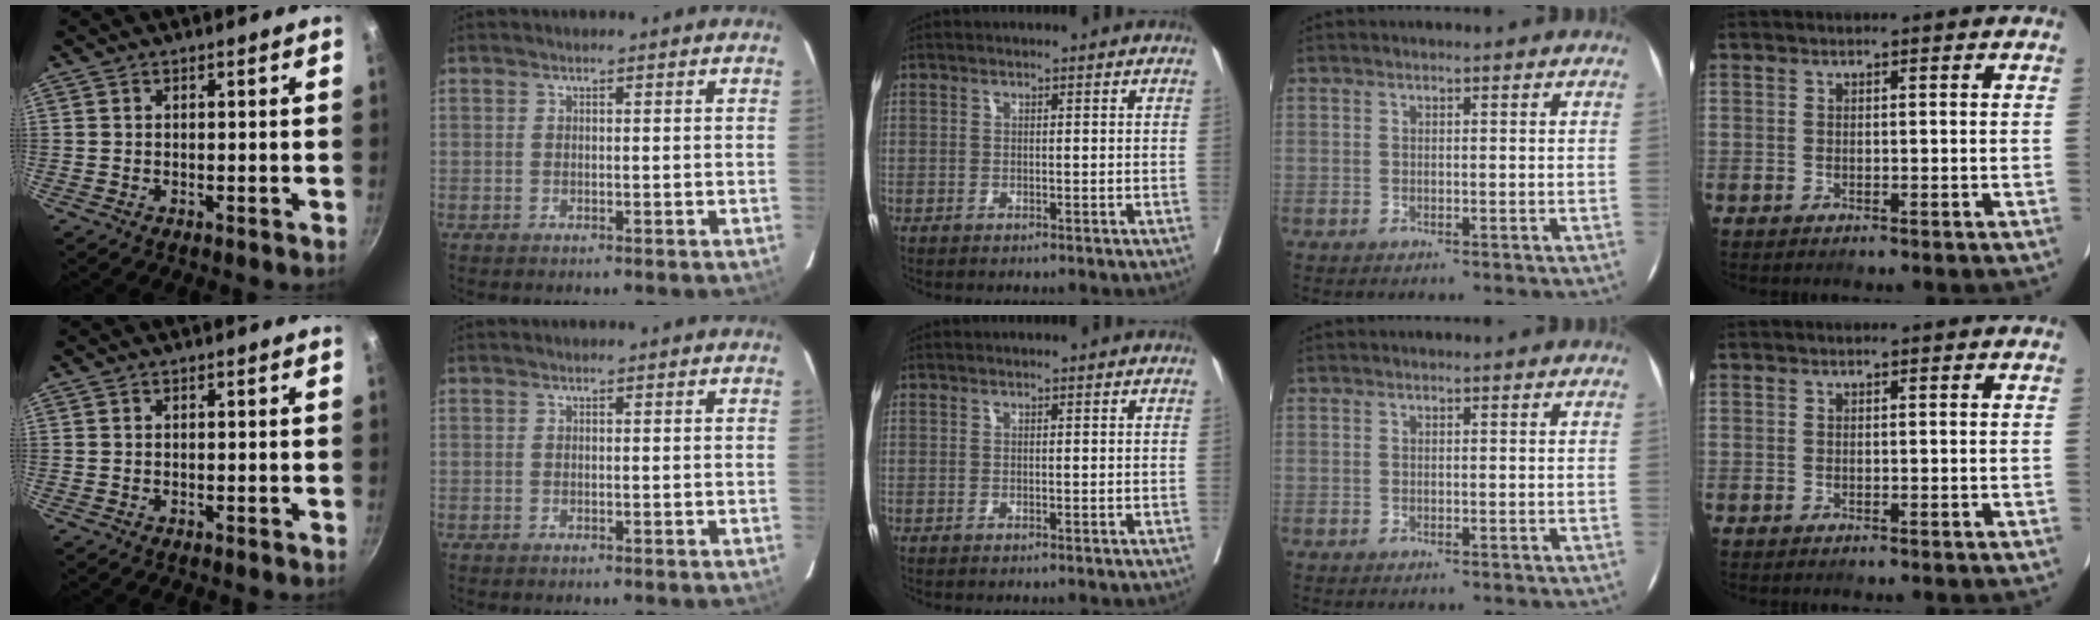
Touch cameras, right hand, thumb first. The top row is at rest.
{}